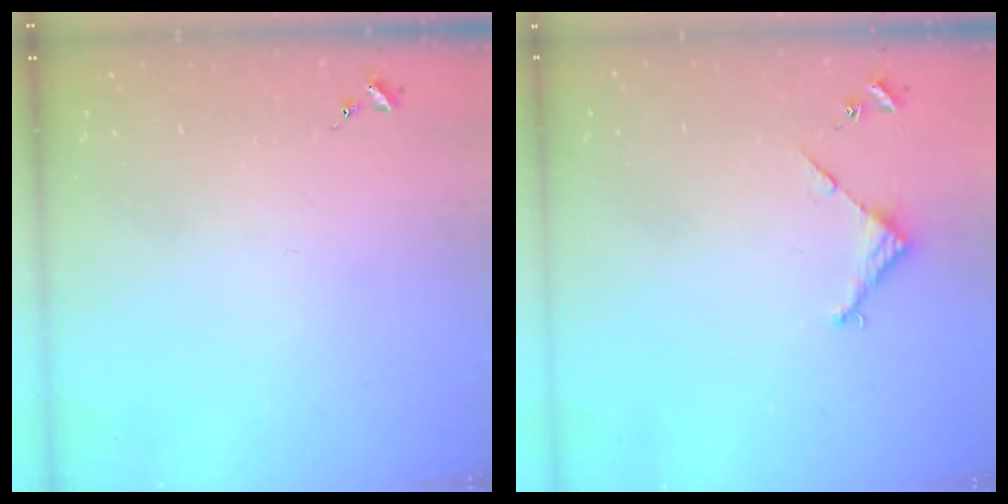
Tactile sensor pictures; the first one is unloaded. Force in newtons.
{"total": 2.9, "press": 2.8, "slide": 0.2}